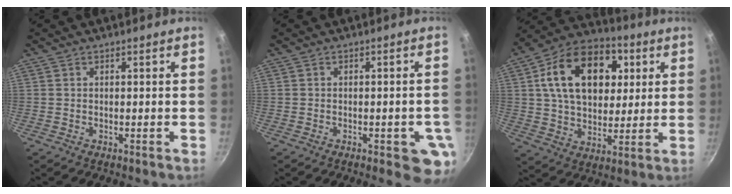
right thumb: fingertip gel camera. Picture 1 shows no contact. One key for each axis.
{"total": 6.9, "fx": -2.3, "fy": 2.8, "fz": 5.8, "tx": -0.041, "ty": 0.009, "tz": -0.027}
{"total": 21.1, "fx": 5.8, "fy": 14.2, "fz": 14.6, "tx": -0.210, "ty": 0.009, "tz": 0.085}